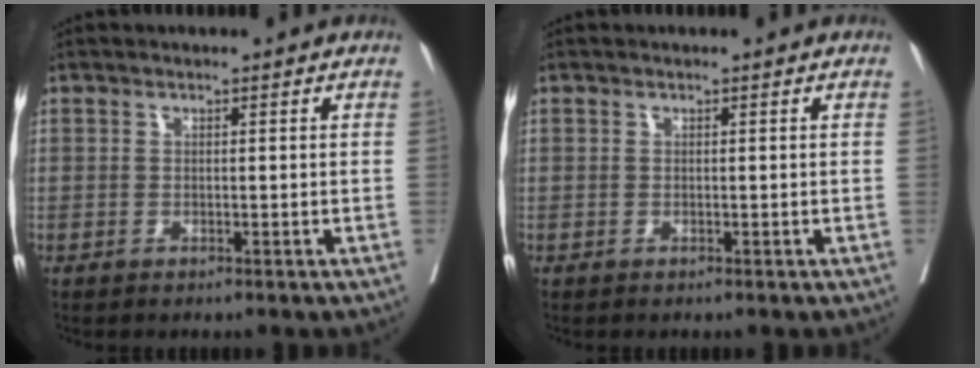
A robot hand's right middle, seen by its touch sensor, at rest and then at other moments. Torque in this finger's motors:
{"motor_torque": [-0.01, -0.01, 0.02, 0.00]}